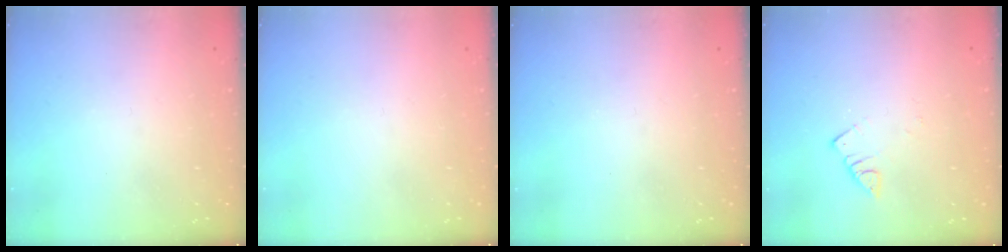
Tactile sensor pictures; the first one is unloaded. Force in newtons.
{"total": 1.5, "press": 1.5, "slide": 0.1}
{"total": 0.0}
{"total": 2.4, "press": 2.4, "slide": 0.4}